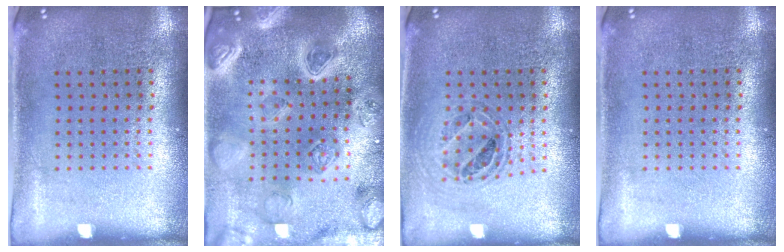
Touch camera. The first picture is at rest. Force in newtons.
{"total": 4.9, "press": 4.2, "slide": 2.5}
{"total": 0.8, "press": 0.8, "slide": 0.1}
{"total": 0.0}